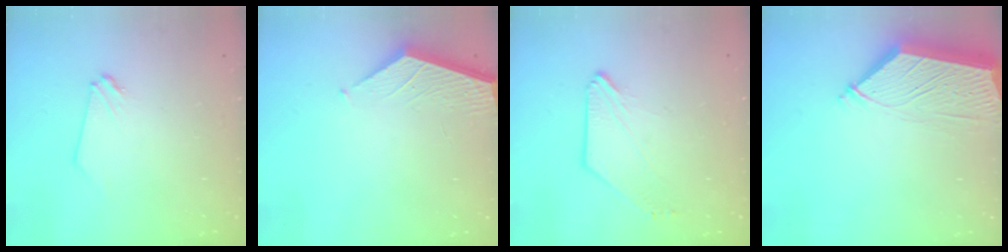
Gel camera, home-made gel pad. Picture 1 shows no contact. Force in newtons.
{"total": 2.4, "press": 2.4, "slide": 0.2}
{"total": 2.0, "press": 2.0, "slide": 0.5}
{"total": 7.3, "press": 7.3, "slide": 1.0}